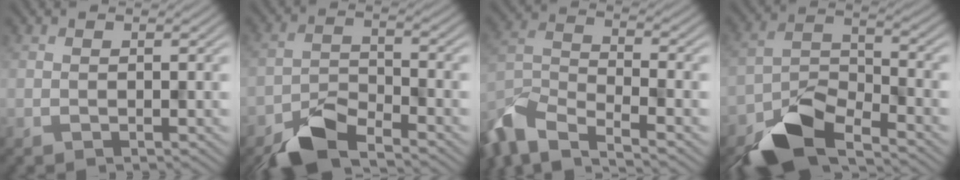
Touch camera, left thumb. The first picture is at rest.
{"total": 6.4, "force": [-5.1, 2.1, 3.4], "torque": [-0.060, -0.004, -0.104]}
{"total": 9.5, "force": [-7.1, 2.9, 5.6], "torque": [-0.122, -0.015, -0.154]}
{"total": 9.8, "force": [-7.2, 3.9, 5.4], "torque": [-0.094, -0.008, -0.149]}